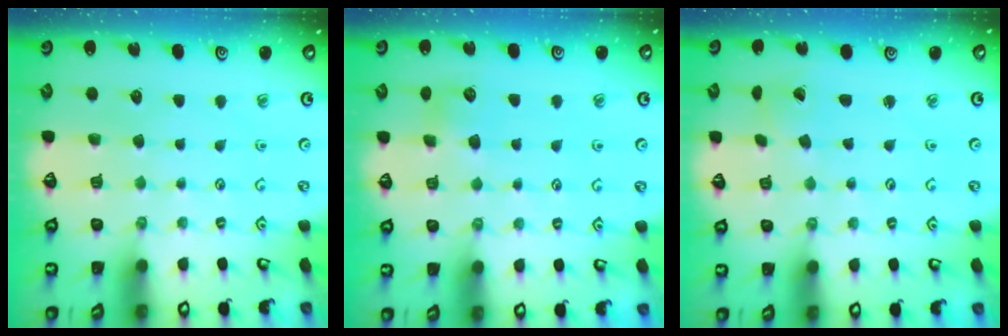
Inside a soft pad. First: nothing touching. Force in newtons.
{"total": 4.9, "press": 4.8, "slide": 0.5}
{"total": 2.2, "press": 2.2, "slide": 0.2}